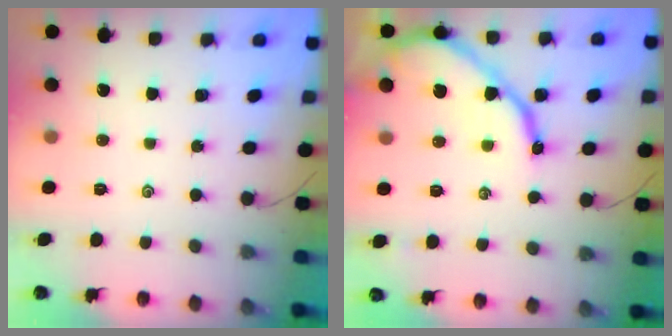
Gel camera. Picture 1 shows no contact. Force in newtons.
{"total": 12.0, "press": 11.9, "slide": 1.0}